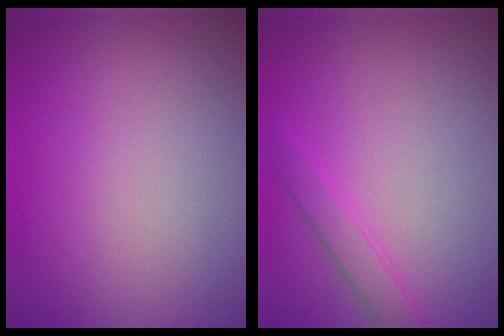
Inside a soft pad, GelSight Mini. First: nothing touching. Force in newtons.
{"total": 1.6, "press": 1.6, "slide": 0.1}